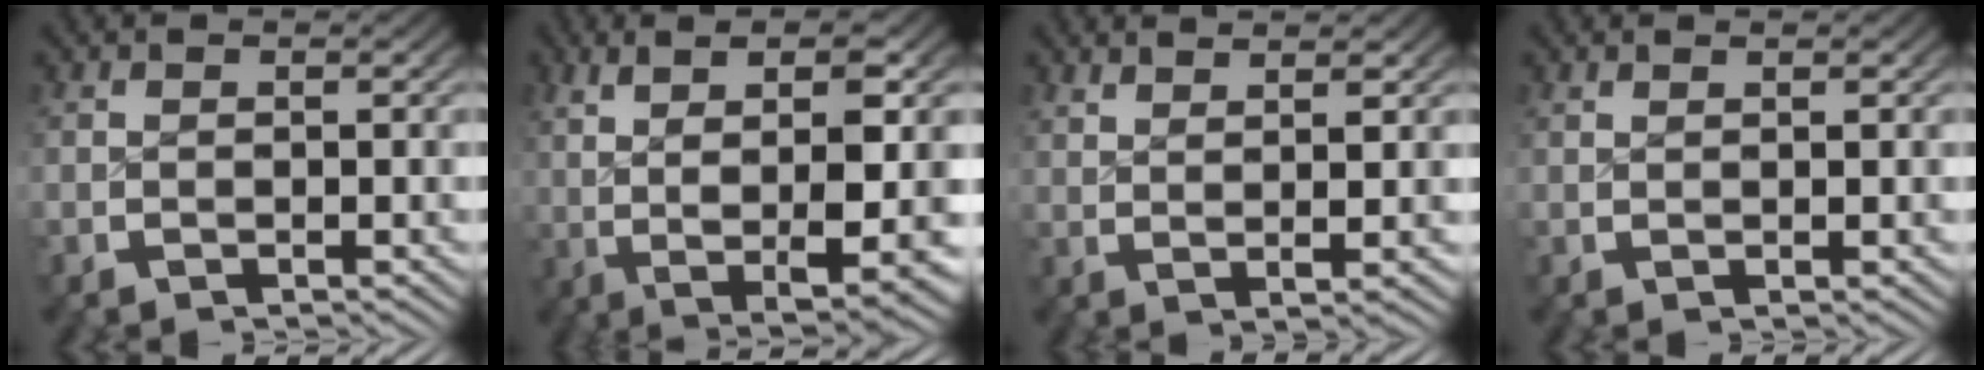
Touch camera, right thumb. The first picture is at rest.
{"total": 13.6, "force": [0.4, 6.1, 12.1], "torque": [-0.190, -0.017, 0.023]}
{"total": 3.4, "force": [2.3, 0.2, 2.4], "torque": [-0.032, 0.001, 0.045]}
{"total": 0.9, "force": [0.7, -0.3, 0.5], "torque": [-0.008, 0.000, 0.015]}